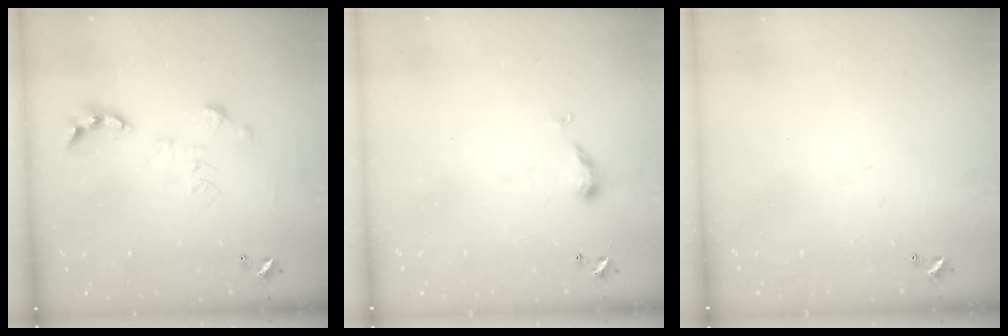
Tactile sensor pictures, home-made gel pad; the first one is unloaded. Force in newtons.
{"total": 4.4, "press": 4.3, "slide": 0.7}
{"total": 0.0}